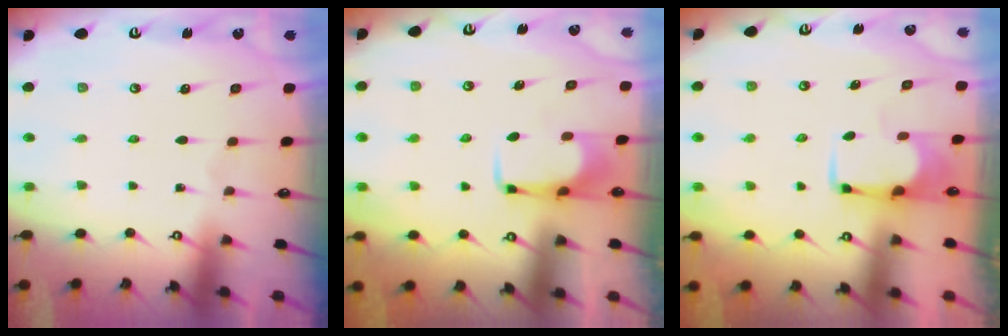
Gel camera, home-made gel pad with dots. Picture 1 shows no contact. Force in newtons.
{"total": 1.7, "press": 1.6, "slide": 0.4}
{"total": 1.6, "press": 1.5, "slide": 0.6}